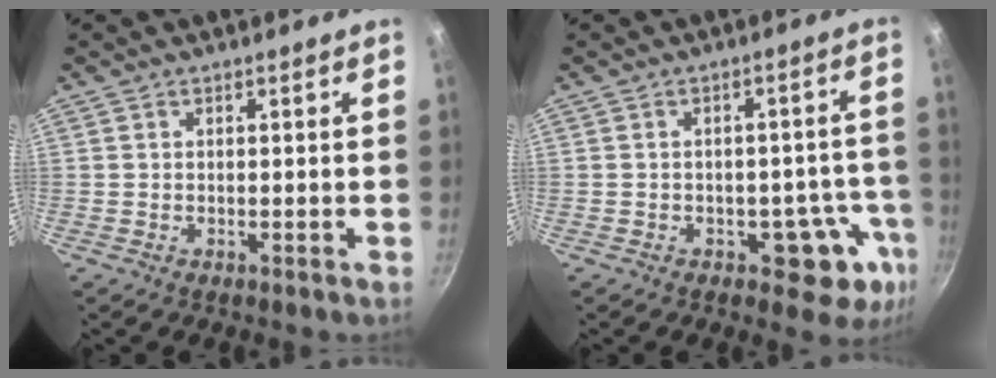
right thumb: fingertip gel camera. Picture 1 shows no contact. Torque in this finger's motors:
{"motor_torque": [0.96, 0.77, 0.94, -0.10, 0.15]}